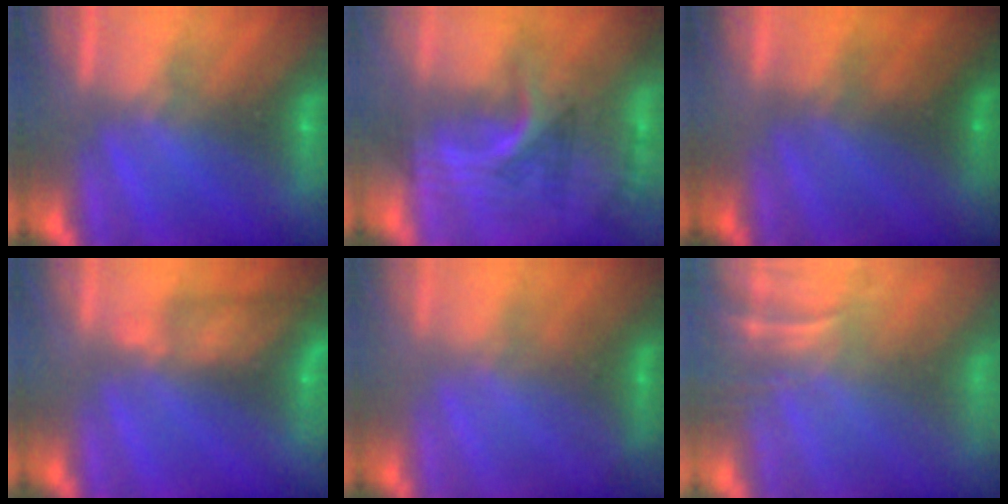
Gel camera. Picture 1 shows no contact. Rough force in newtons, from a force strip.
{"total": 2.9}
{"total": 1.7}
{"total": 7.6}
{"total": 2.2}
{"total": 7.4}